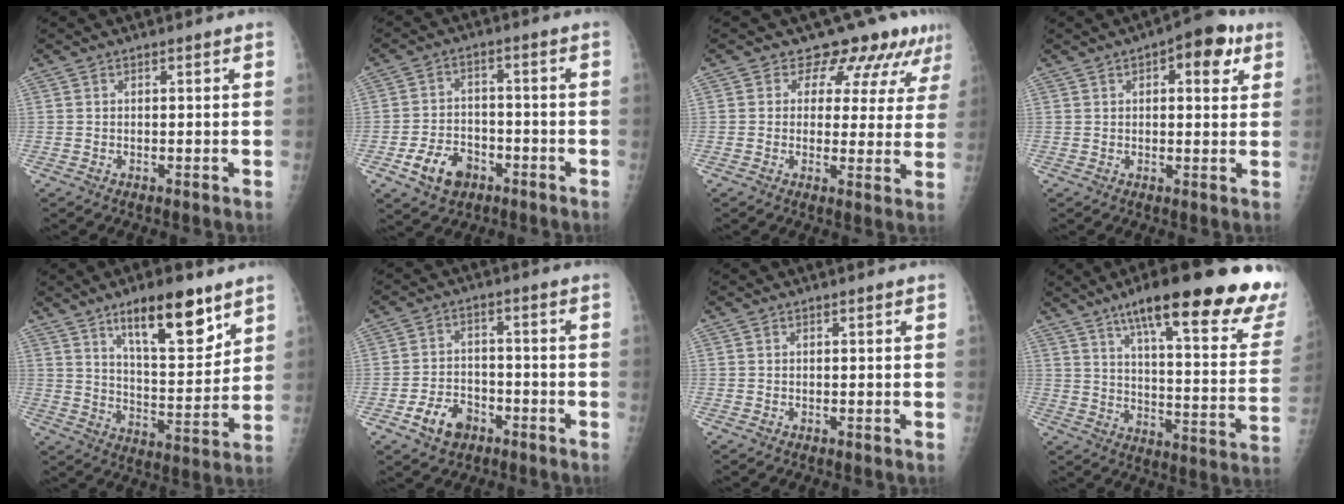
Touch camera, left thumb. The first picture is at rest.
{"total": 8.3, "force": [-4.1, 5.9, 4.2], "torque": [-0.055, 0.024, -0.068]}
{"total": 9.6, "force": [7.6, 5.2, 2.5], "torque": [0.009, -0.036, 0.072]}
{"total": 9.0, "force": [4.1, 4.2, 6.8], "torque": [-0.055, -0.004, 0.045]}
{"total": 15.5, "force": [9.6, 5.1, 11.1], "torque": [-0.140, -0.060, 0.160]}
{"total": 7.2, "force": [-3.9, 5.0, 3.4], "torque": [-0.043, 0.026, -0.064]}
{"total": 0.0}
{"total": 27.9, "force": [19.4, 4.7, 19.5], "torque": [-0.243, -0.079, 0.263]}